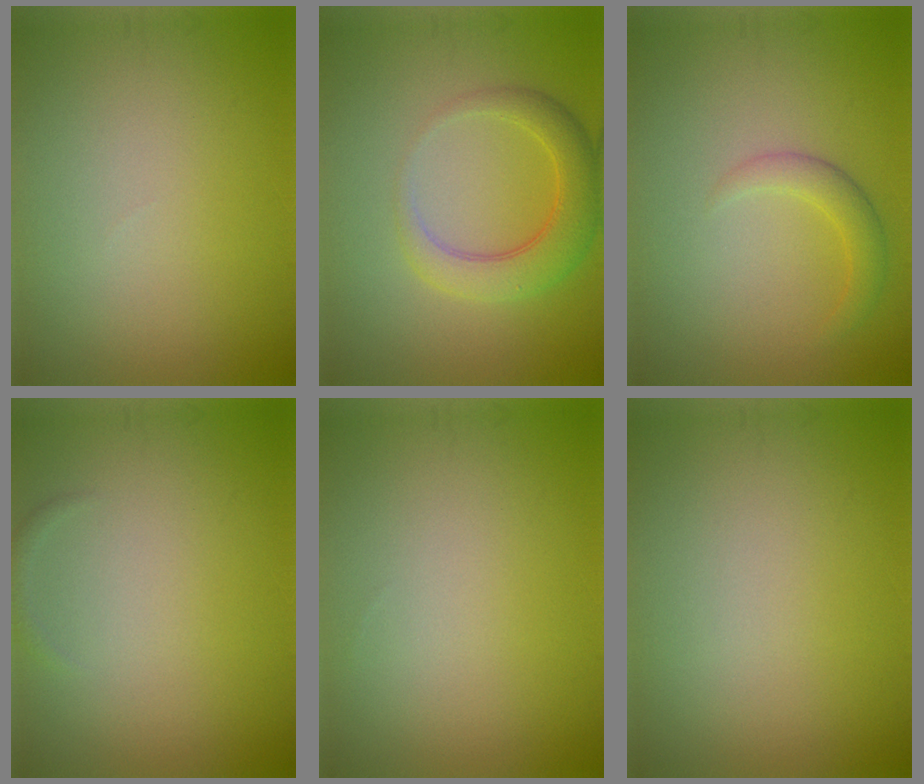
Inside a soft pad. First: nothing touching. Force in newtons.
{"total": 4.3, "press": 4.3, "slide": 0.2}
{"total": 2.0, "press": 2.0, "slide": 0.2}
{"total": 0.6, "press": 0.6, "slide": 0.1}
{"total": 0.0}
{"total": 0.0}